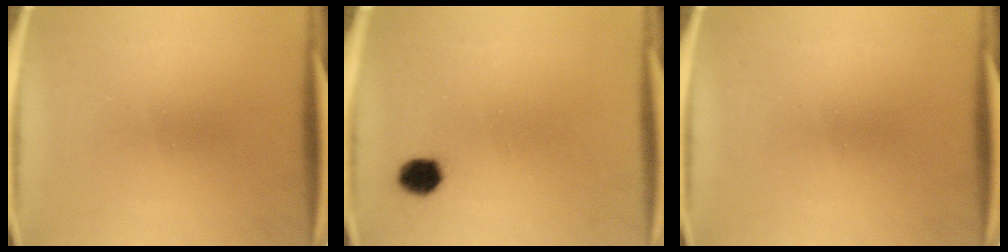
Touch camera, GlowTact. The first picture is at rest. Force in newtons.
{"total": 4.1}
{"total": 0.0}